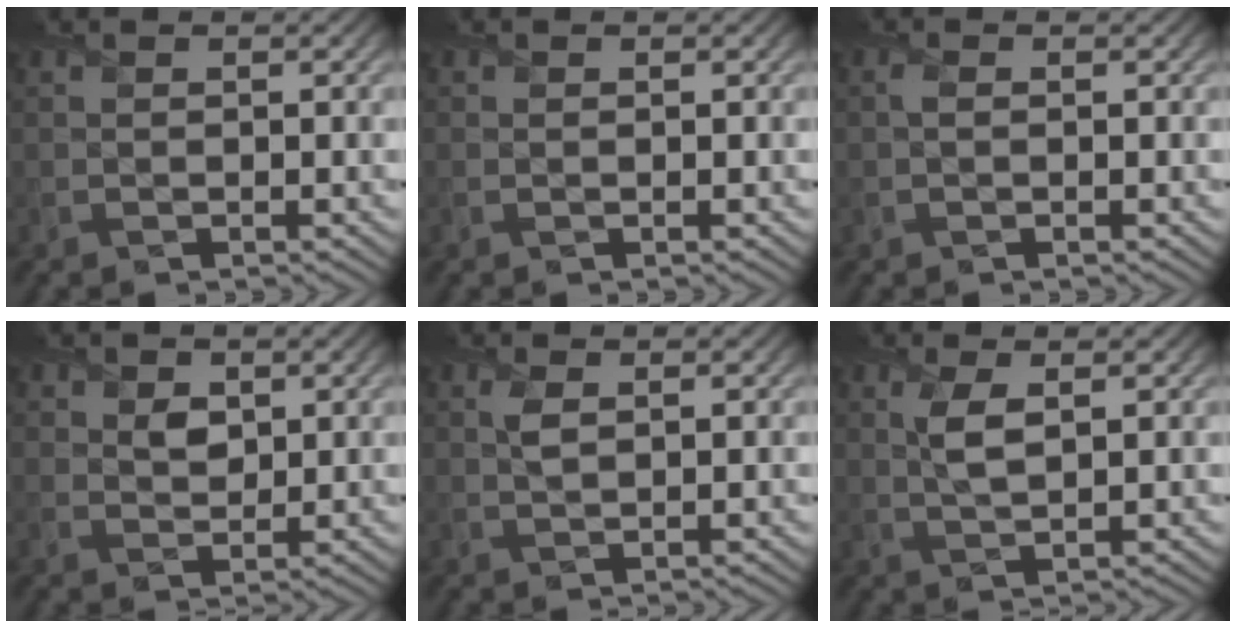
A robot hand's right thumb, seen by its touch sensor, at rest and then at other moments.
{"total": 0.0}
{"total": 0.8, "force": [0.0, 0.5, 0.7], "torque": [-0.019, 0.002, -0.003]}
{"total": 2.7, "force": [1.1, 2.1, 1.4], "torque": [-0.032, -0.009, 0.018]}
{"total": 1.7, "force": [0.7, 0.8, 1.4], "torque": [-0.035, 0.001, 0.012]}
{"total": 3.2, "force": [1.1, 1.2, 2.8], "torque": [-0.068, 0.001, 0.021]}